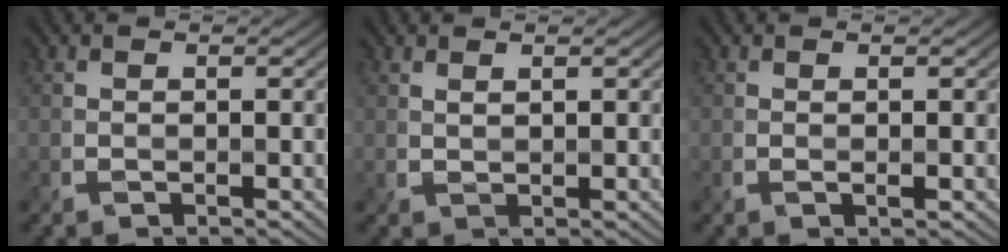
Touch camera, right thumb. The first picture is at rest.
{"total": 0.8, "force": [0.7, 0.1, 0.4], "torque": [-0.010, 0.006, 0.014]}
{"total": 0.6, "force": [0.0, 0.1, 0.6], "torque": [-0.008, 0.000, 0.000]}